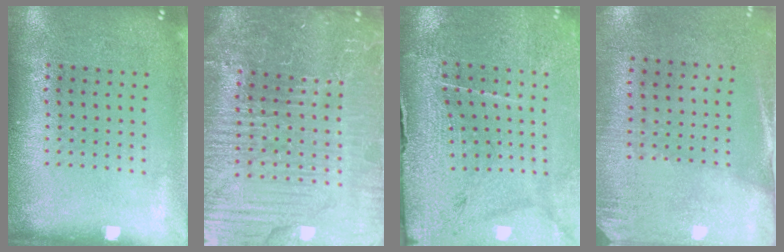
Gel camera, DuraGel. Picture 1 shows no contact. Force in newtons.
{"total": 6.3, "press": 5.7, "slide": 2.7}
{"total": 3.3, "press": 3.3, "slide": 0.4}
{"total": 2.7, "press": 2.4, "slide": 1.3}